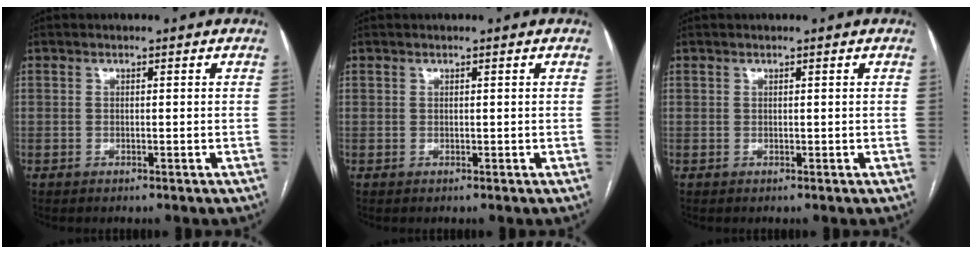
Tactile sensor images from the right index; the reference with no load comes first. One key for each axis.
{"total": 0.0}
{"total": 0.0}